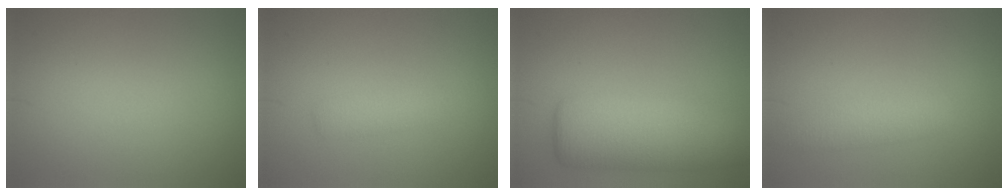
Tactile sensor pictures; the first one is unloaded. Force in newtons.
{"total": 1.7, "press": 1.7, "slide": 0.1}
{"total": 8.0, "press": 7.9, "slide": 0.7}
{"total": 2.6, "press": 2.6, "slide": 0.2}